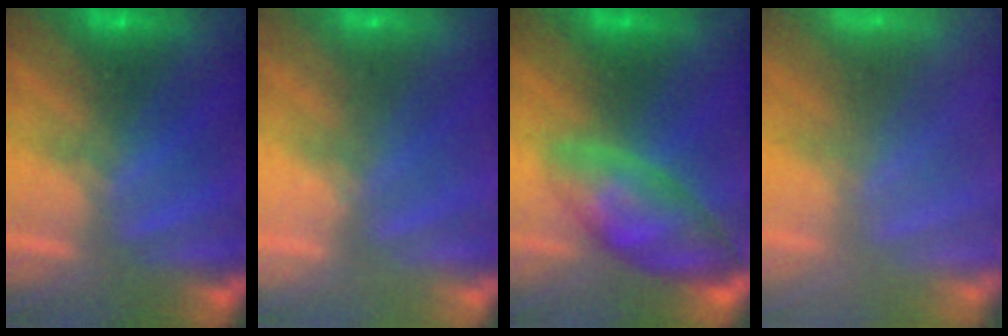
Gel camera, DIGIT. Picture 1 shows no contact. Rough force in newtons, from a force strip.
{"total": 2.2}
{"total": 4.5}
{"total": 6.5}